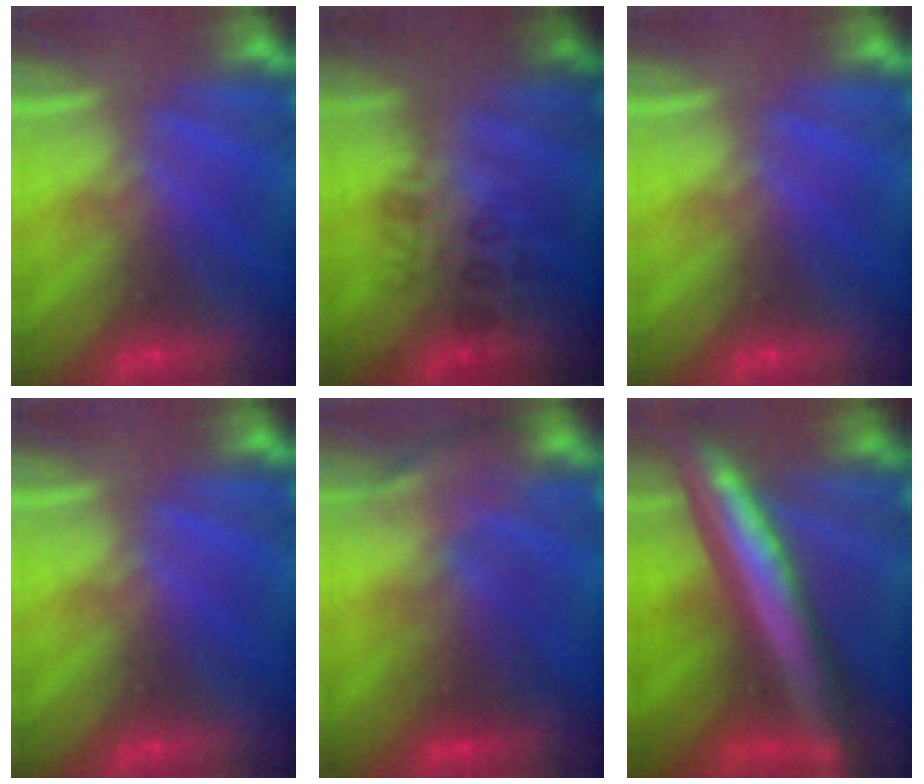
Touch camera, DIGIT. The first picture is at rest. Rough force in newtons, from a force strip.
{"total": 2.9}
{"total": 0.0}
{"total": 0.0}
{"total": 2.7}
{"total": 6.9}